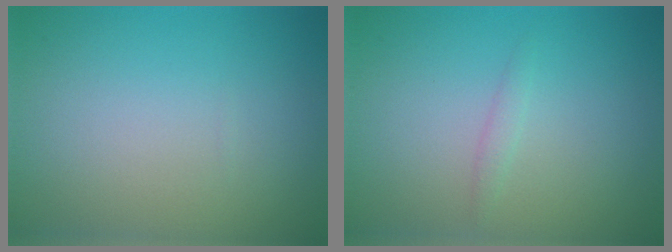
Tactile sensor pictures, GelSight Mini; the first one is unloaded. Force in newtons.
{"total": 0.7, "press": 0.7, "slide": 0.0}